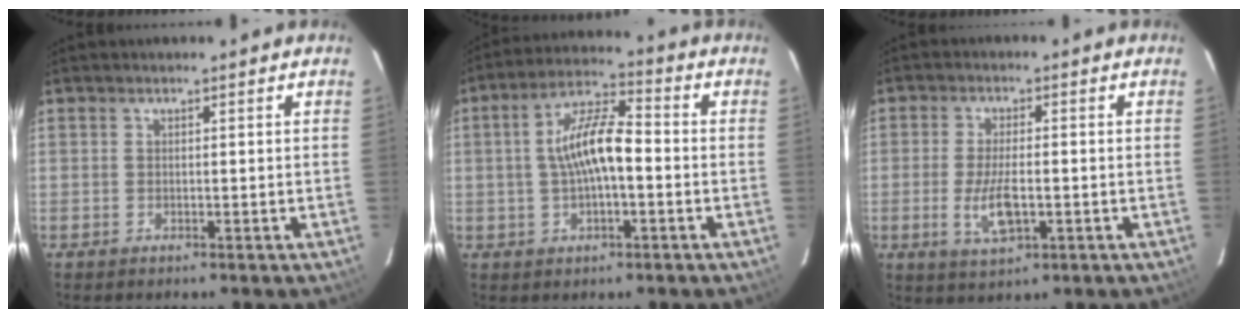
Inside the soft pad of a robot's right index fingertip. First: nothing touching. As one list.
[{"total": 9.8, "force": [-0.7, 3.4, 9.2], "torque": [-0.176, 0.019, -0.011]}, {"total": 7.0, "force": [-1.7, 2.5, 6.3], "torque": [-0.129, -0.010, -0.029]}]